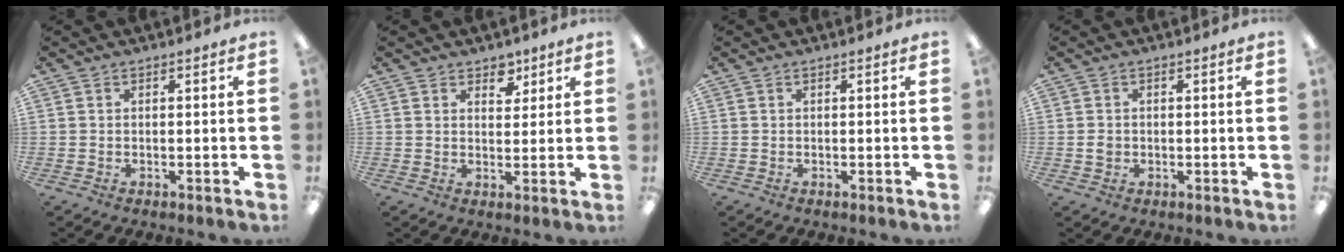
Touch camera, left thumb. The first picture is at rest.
{"total": 4.7, "force": [3.3, 2.9, 1.6], "torque": [0.000, -0.019, 0.053]}
{"total": 0.0}
{"total": 1.6, "force": [-0.2, 1.5, 0.7], "torque": [-0.013, 0.005, -0.005]}